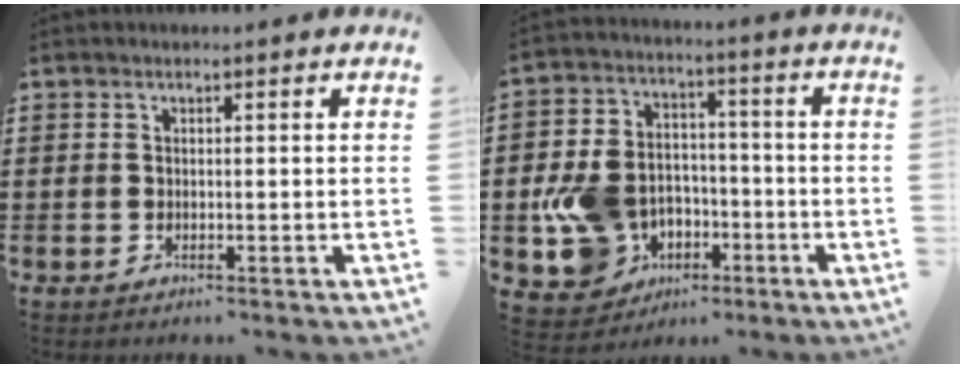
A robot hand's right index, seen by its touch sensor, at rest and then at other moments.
{"total": 10.6, "force": [-2.9, 9.0, 4.9], "torque": [-0.140, 0.026, -0.047]}